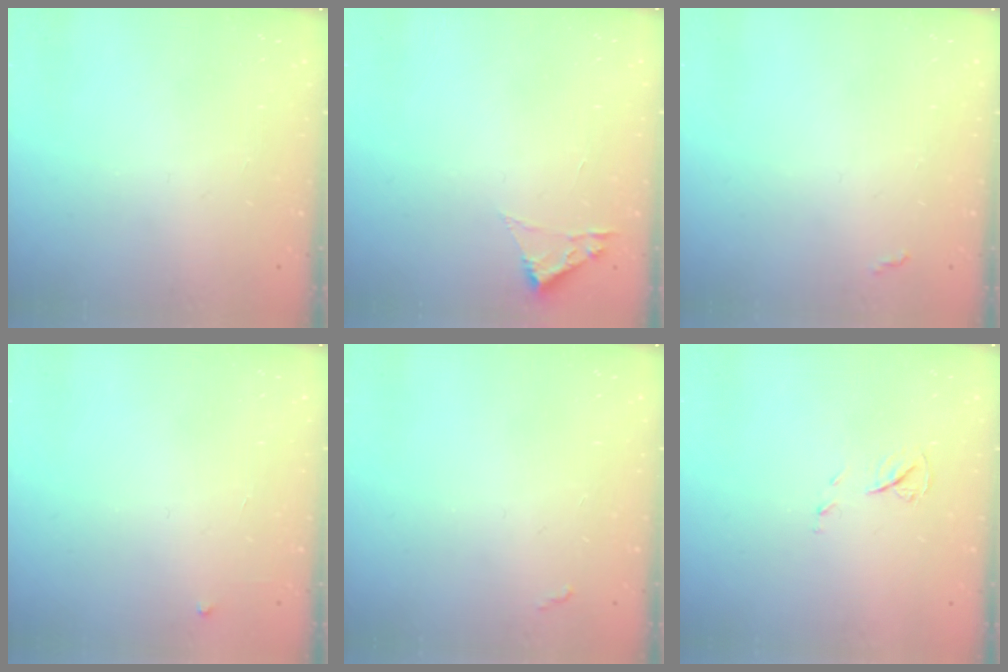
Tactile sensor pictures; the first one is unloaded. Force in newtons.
{"total": 1.8, "press": 1.8, "slide": 0.2}
{"total": 3.2, "press": 3.2, "slide": 0.5}
{"total": 2.3, "press": 2.3, "slide": 0.3}
{"total": 2.8, "press": 2.8, "slide": 0.4}
{"total": 5.7, "press": 5.6, "slide": 0.5}